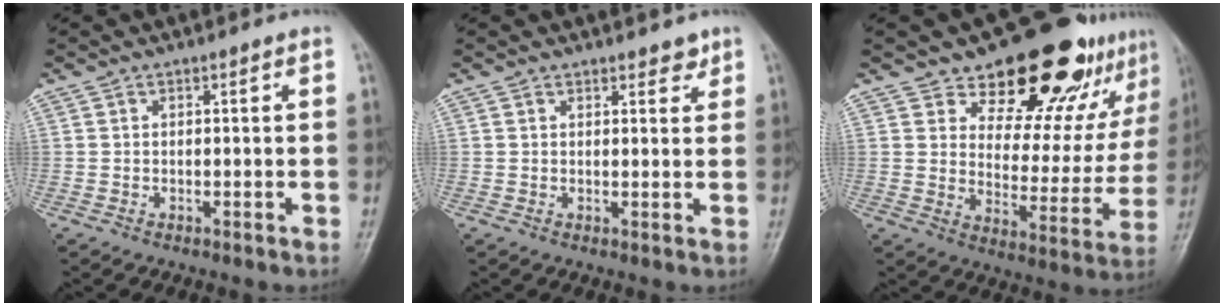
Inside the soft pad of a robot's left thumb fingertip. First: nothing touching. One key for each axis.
{"total": 2.4, "fx": 1.9, "fy": 1.1, "fz": 1.0, "tx": 0.004, "ty": -0.010, "tz": 0.021}
{"total": 20.0, "fx": 14.8, "fy": 9.0, "fz": 10.1, "tx": -0.078, "ty": -0.102, "tz": 0.201}